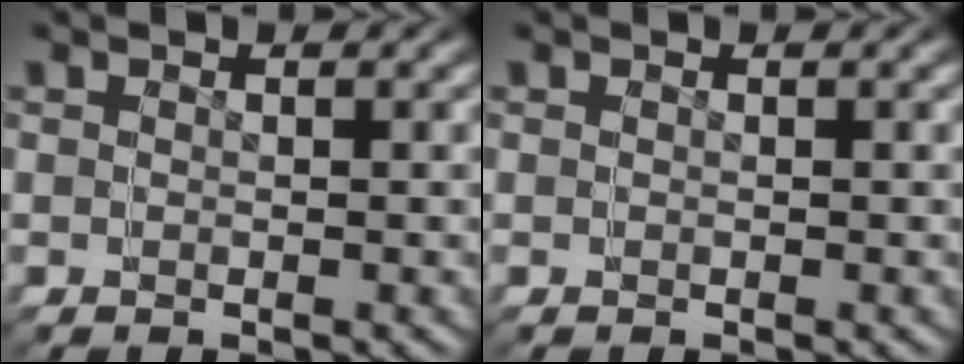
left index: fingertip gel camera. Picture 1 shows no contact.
{"total": 0.0}